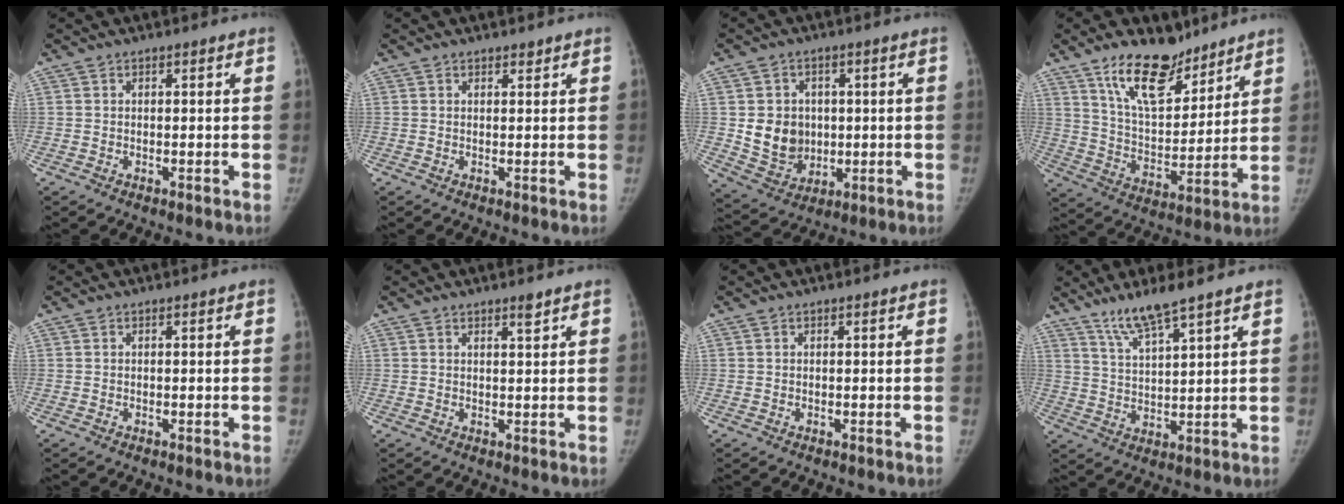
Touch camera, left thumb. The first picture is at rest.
{"total": 0.9, "force": [0.8, 0.4, 0.3], "torque": [-0.002, -0.006, 0.011]}
{"total": 10.0, "force": [0.6, 8.5, 5.1], "torque": [-0.051, -0.008, 0.028]}
{"total": 15.3, "force": [10.9, 7.0, 8.2], "torque": [-0.102, -0.072, 0.198]}
{"total": 0.0}
{"total": 1.8, "force": [1.4, 0.2, 1.1], "torque": [-0.015, -0.010, 0.023]}
{"total": 0.0}
{"total": 7.8, "force": [6.0, 0.4, 5.0], "torque": [-0.100, -0.036, 0.124]}